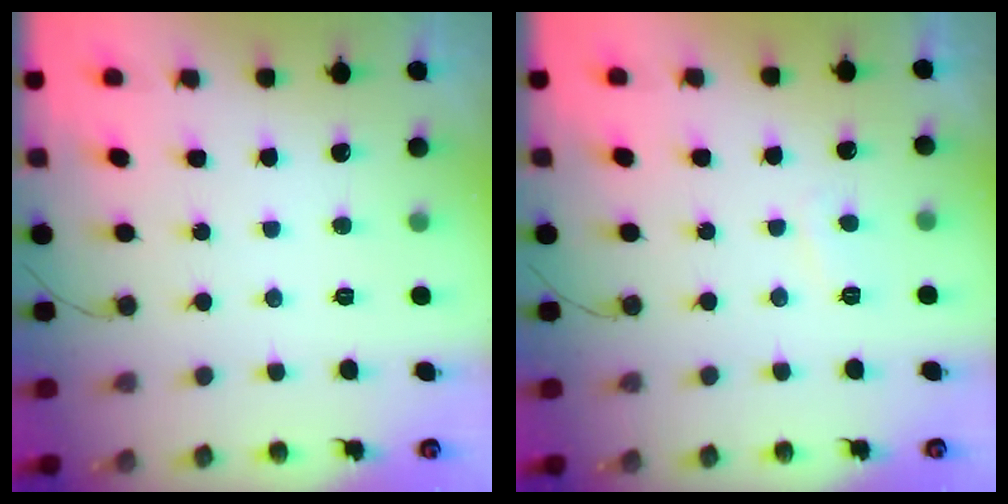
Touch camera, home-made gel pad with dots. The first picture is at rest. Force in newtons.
{"total": 2.0, "press": 1.9, "slide": 0.6}